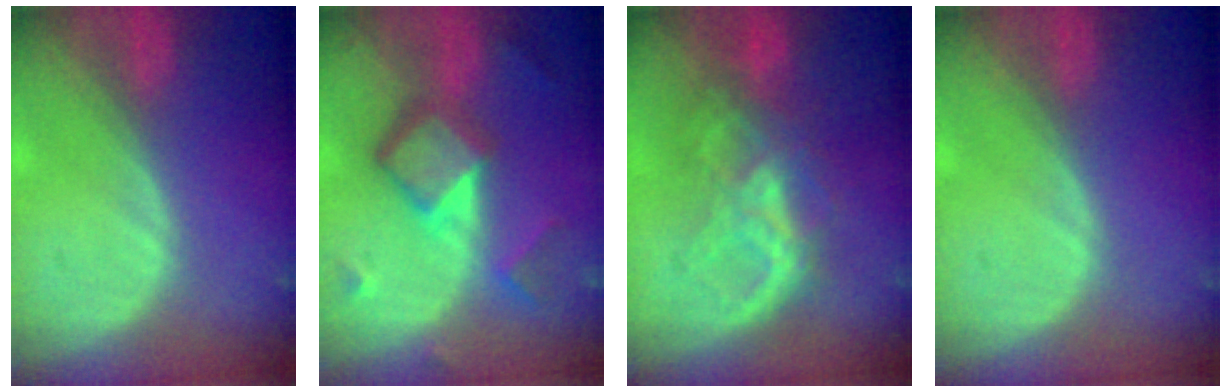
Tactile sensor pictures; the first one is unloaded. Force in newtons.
{"total": 7.7, "press": 7.7, "slide": 0.4}
{"total": 7.5, "press": 7.3, "slide": 1.6}
{"total": 0.0}